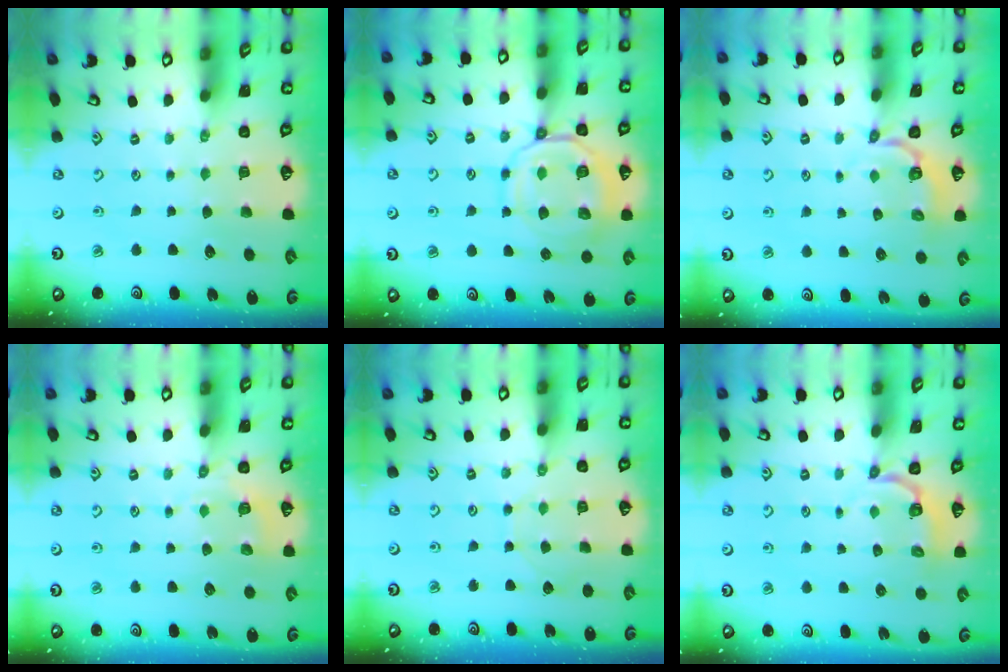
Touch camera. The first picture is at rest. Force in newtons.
{"total": 12.0, "press": 11.9, "slide": 1.2}
{"total": 3.4, "press": 2.6, "slide": 2.2}
{"total": 4.4, "press": 4.1, "slide": 1.7}
{"total": 4.6, "press": 4.6, "slide": 0.4}
{"total": 4.4, "press": 3.8, "slide": 2.3}